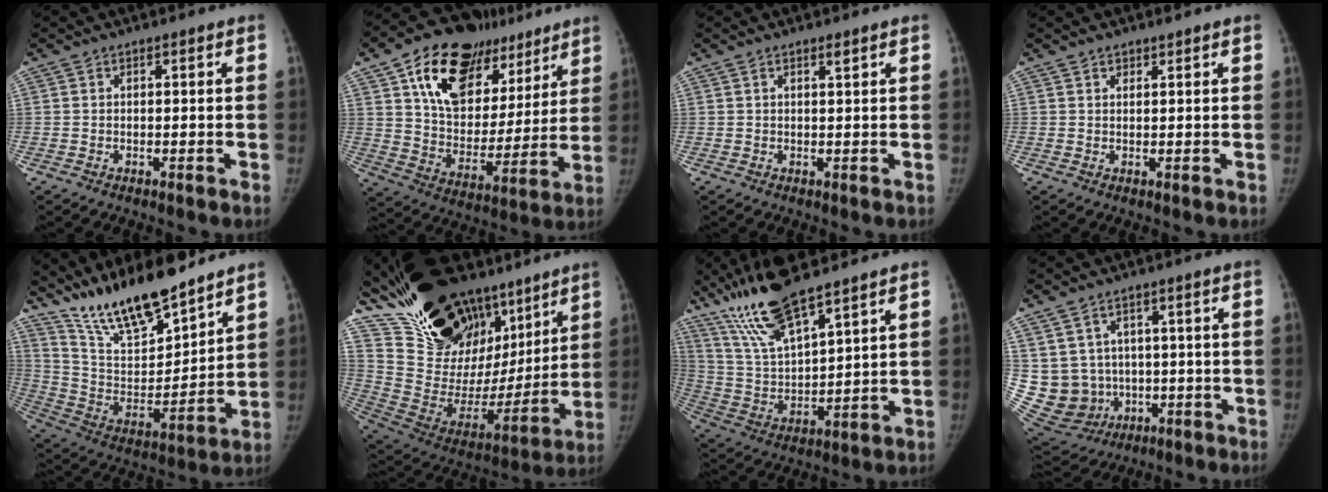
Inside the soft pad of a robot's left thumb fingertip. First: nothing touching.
{"total": 25.5, "force": [14.3, 15.0, 14.8], "torque": [-0.195, -0.019, 0.239]}
{"total": 0.9, "force": [0.6, 0.0, 0.6], "torque": [-0.009, -0.004, 0.011]}
{"total": 1.4, "force": [1.3, 0.4, 0.3], "torque": [-0.002, -0.005, 0.023]}
{"total": 19.0, "force": [15.7, 4.9, 9.5], "torque": [-0.133, -0.094, 0.293]}
{"total": 32.0, "force": [22.5, 16.0, 16.2], "torque": [-0.235, -0.062, 0.389]}
{"total": 15.4, "force": [11.6, 2.8, 9.7], "torque": [-0.186, -0.048, 0.238]}
{"total": 15.3, "force": [-0.2, 14.2, 5.9], "torque": [-0.127, 0.021, 0.032]}